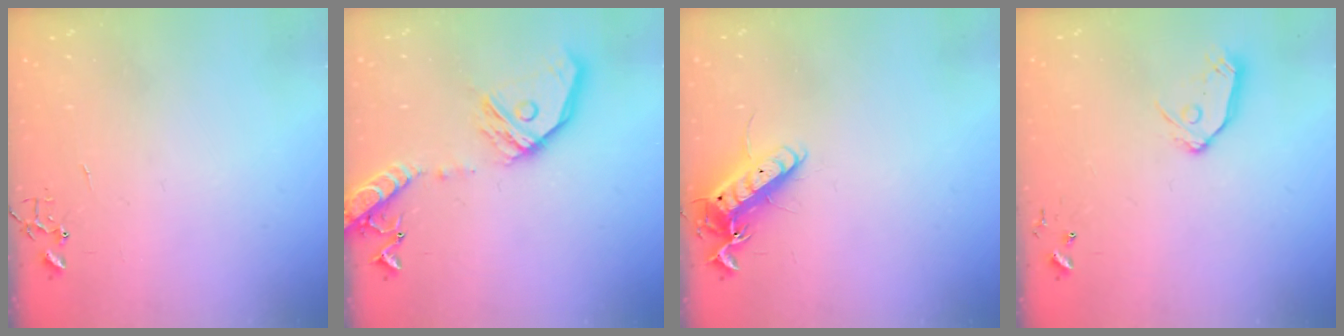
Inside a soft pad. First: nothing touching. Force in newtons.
{"total": 18.2, "press": 17.9, "slide": 3.1}
{"total": 13.2, "press": 13.1, "slide": 1.2}
{"total": 9.2, "press": 9.1, "slide": 0.8}